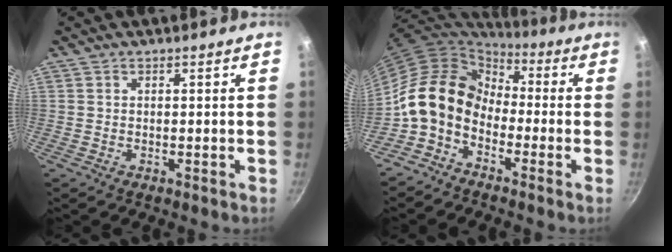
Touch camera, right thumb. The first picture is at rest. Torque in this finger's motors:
{"motor_torque": [1.58, 2.85, 1.20, -1.33, 0.54]}